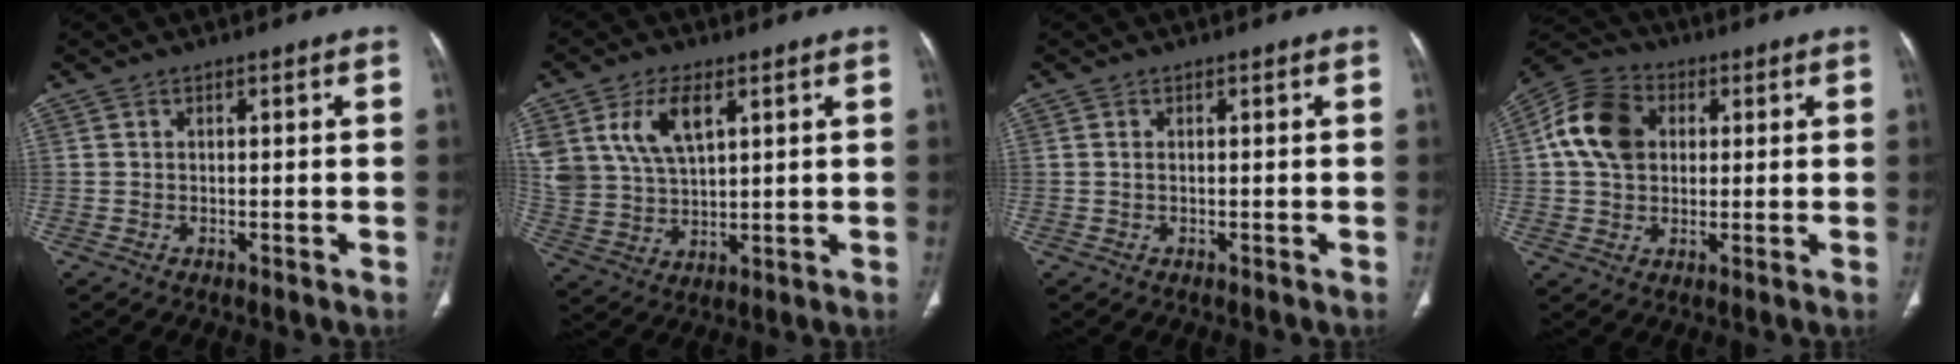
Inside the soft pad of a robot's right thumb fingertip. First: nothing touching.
{"total": 11.6, "force": [5.1, 6.4, 8.3], "torque": [-0.160, -0.012, 0.111]}
{"total": 0.5, "force": [0.0, 0.3, 0.4], "torque": [-0.013, 0.002, 0.003]}
{"total": 11.8, "force": [2.1, 8.9, 7.4], "torque": [-0.125, 0.014, 0.029]}